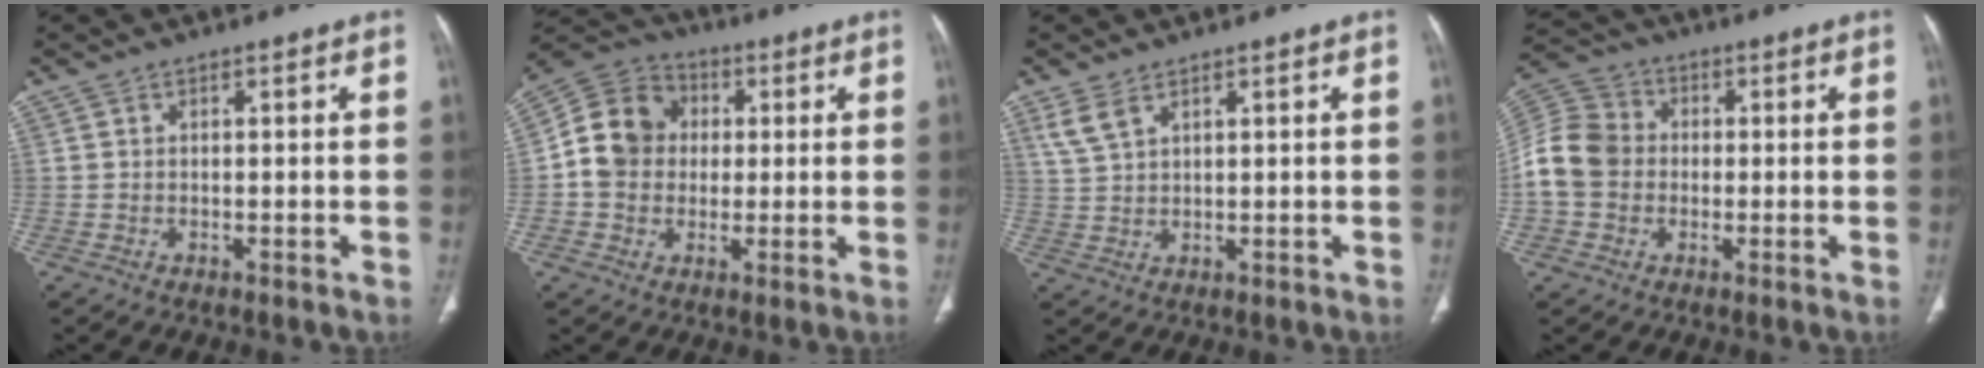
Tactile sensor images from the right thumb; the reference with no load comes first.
{"total": 12.1, "force": [0.6, 10.6, 5.6], "torque": [-0.080, 0.024, 0.001]}
{"total": 4.0, "force": [2.6, 1.9, 2.4], "torque": [-0.050, -0.003, 0.063]}
{"total": 10.8, "force": [-0.8, 9.2, 5.5], "torque": [-0.105, 0.033, -0.024]}